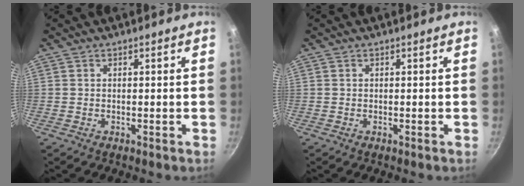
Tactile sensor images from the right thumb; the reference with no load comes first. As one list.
[{"total": 0.0}]